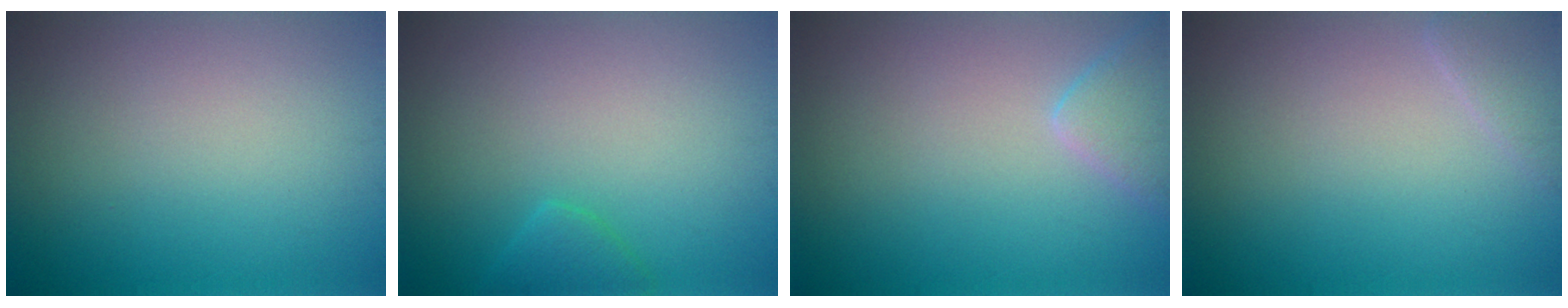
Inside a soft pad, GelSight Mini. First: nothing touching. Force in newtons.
{"total": 1.8, "press": 1.8, "slide": 0.1}
{"total": 2.6, "press": 2.6, "slide": 0.2}
{"total": 1.4, "press": 1.4, "slide": 0.1}